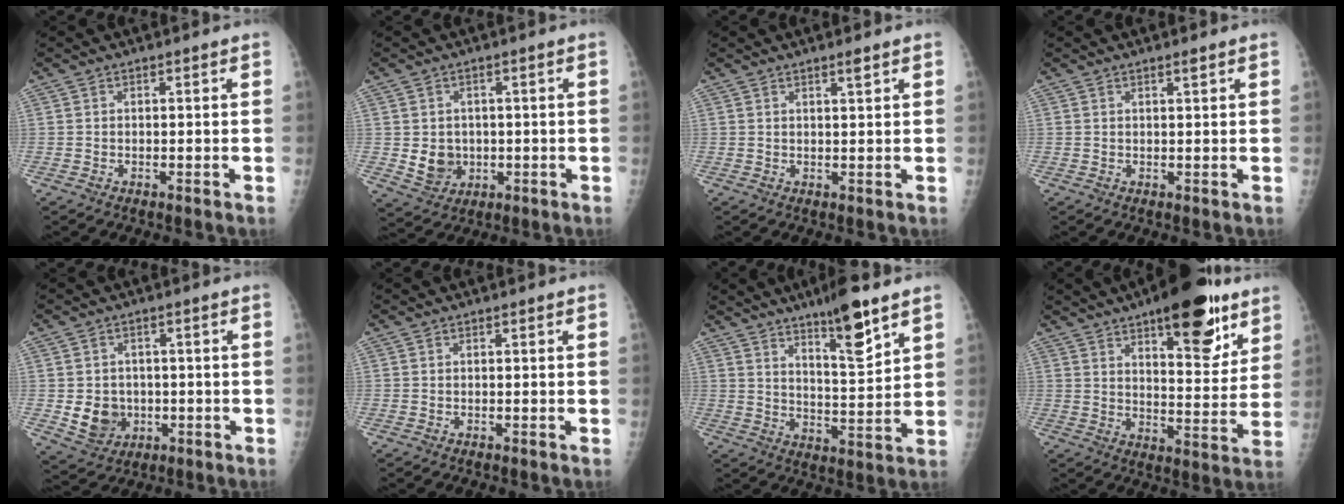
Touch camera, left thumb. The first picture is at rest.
{"total": 5.4, "force": [-0.2, 4.8, 2.6], "torque": [-0.019, -0.001, 0.010]}
{"total": 1.6, "force": [1.1, 0.1, 1.1], "torque": [-0.015, -0.008, 0.020]}
{"total": 1.0, "force": [0.7, 0.0, 0.7], "torque": [-0.009, -0.005, 0.012]}
{"total": 6.9, "force": [-0.9, 6.1, 3.1], "torque": [-0.023, 0.003, -0.003]}
{"total": 0.0}
{"total": 11.1, "force": [7.4, 1.9, 8.1], "torque": [-0.120, -0.053, 0.123]}
{"total": 18.5, "force": [10.9, 6.8, 13.3], "torque": [-0.145, -0.056, 0.158]}